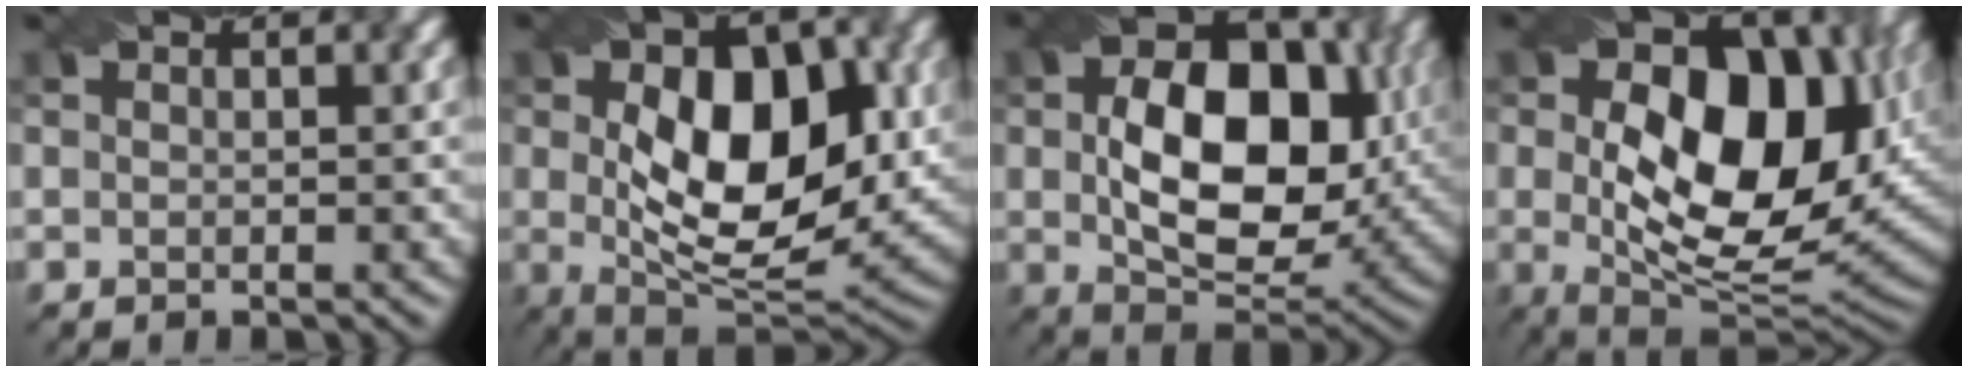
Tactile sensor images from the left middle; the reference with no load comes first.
{"total": 10.9, "force": [0.2, 6.0, 9.1], "torque": [-0.137, 0.013, 0.011]}
{"total": 11.1, "force": [-0.1, 7.1, 8.5], "torque": [-0.142, 0.007, 0.019]}
{"total": 14.4, "force": [1.4, 8.4, 11.6], "torque": [-0.171, 0.004, 0.038]}